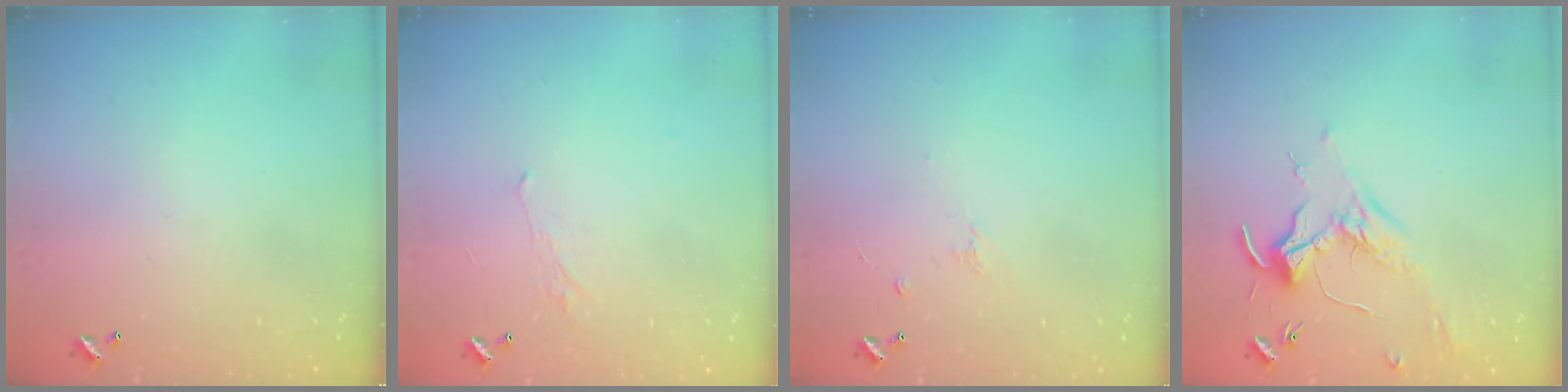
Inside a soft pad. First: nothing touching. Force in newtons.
{"total": 1.7, "press": 1.6, "slide": 0.6}
{"total": 1.2, "press": 1.1, "slide": 0.6}
{"total": 1.7, "press": 1.6, "slide": 0.7}